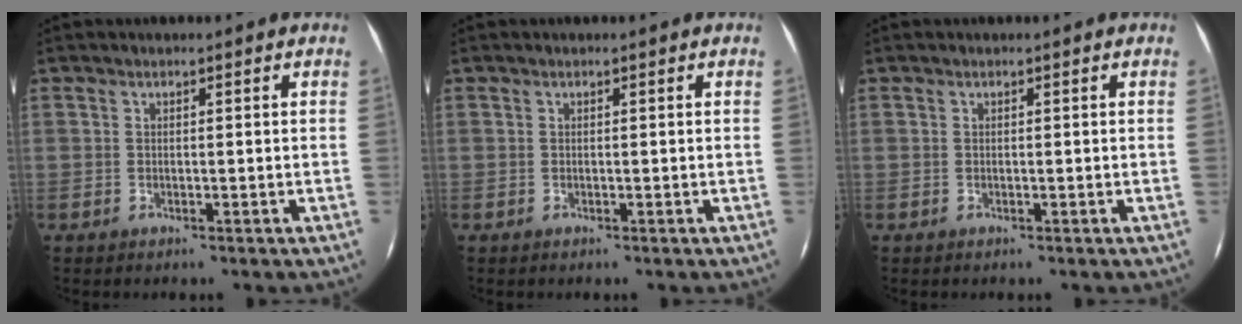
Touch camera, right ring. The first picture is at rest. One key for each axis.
{"total": 0.0}
{"total": 0.0}